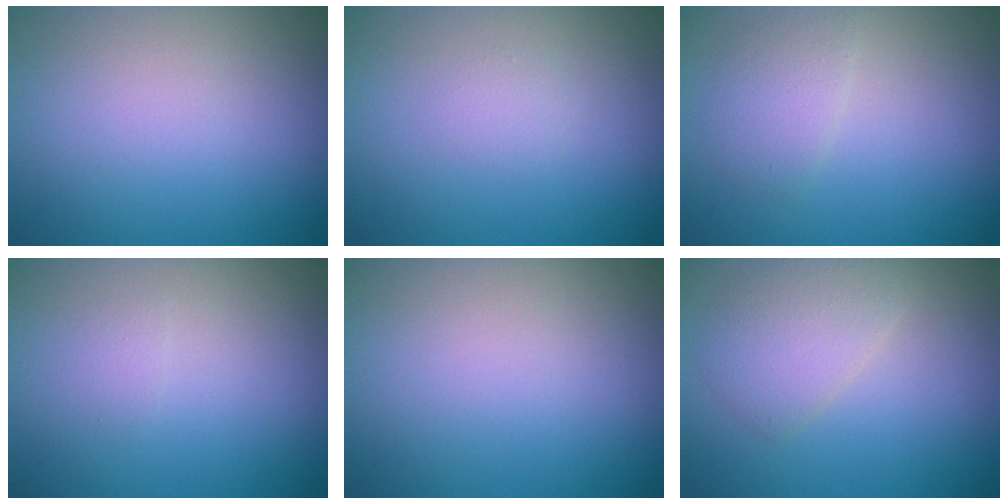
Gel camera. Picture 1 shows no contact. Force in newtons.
{"total": 0.7, "press": 0.7, "slide": 0.1}
{"total": 2.0, "press": 2.0, "slide": 0.1}
{"total": 0.7, "press": 0.7, "slide": 0.0}
{"total": 0.0}
{"total": 2.9, "press": 2.9, "slide": 0.1}